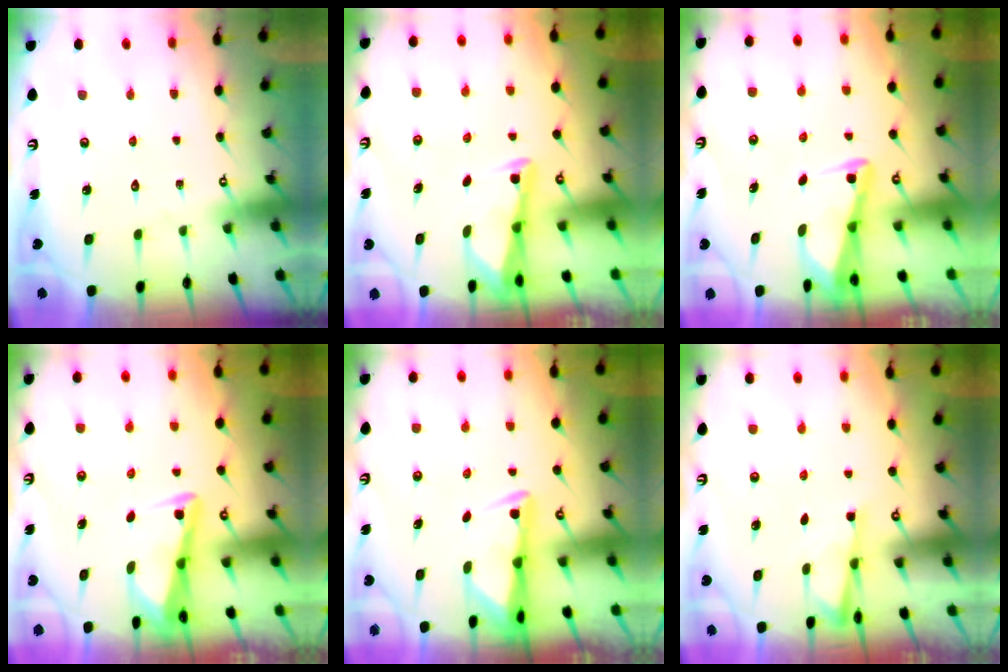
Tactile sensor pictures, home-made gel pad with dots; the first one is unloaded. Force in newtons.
{"total": 3.0, "press": 3.0, "slide": 0.2}
{"total": 3.0, "press": 3.0, "slide": 0.3}
{"total": 3.3, "press": 3.3, "slide": 0.4}
{"total": 3.0, "press": 2.9, "slide": 0.5}
{"total": 2.5, "press": 2.4, "slide": 0.4}